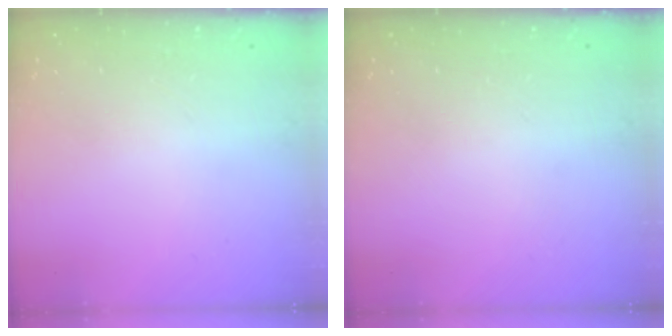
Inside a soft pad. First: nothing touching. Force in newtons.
{"total": 0.0}